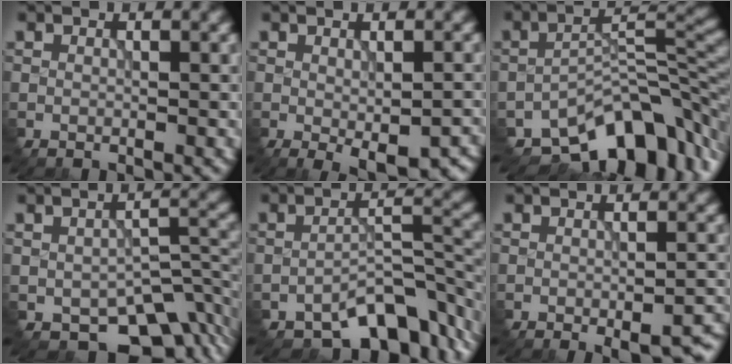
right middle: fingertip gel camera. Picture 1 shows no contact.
{"total": 4.4, "force": [-1.7, 1.6, 3.7], "torque": [-0.050, -0.015, -0.014]}
{"total": 10.6, "force": [-7.5, 4.8, 5.7], "torque": [-0.066, 0.001, -0.136]}
{"total": 6.9, "force": [-4.5, 3.8, 3.5], "torque": [-0.038, -0.021, -0.068]}
{"total": 7.1, "force": [-5.1, 3.0, 4.0], "torque": [-0.044, 0.000, -0.083]}
{"total": 5.2, "force": [-3.5, 1.5, 3.6], "torque": [-0.052, -0.010, -0.041]}